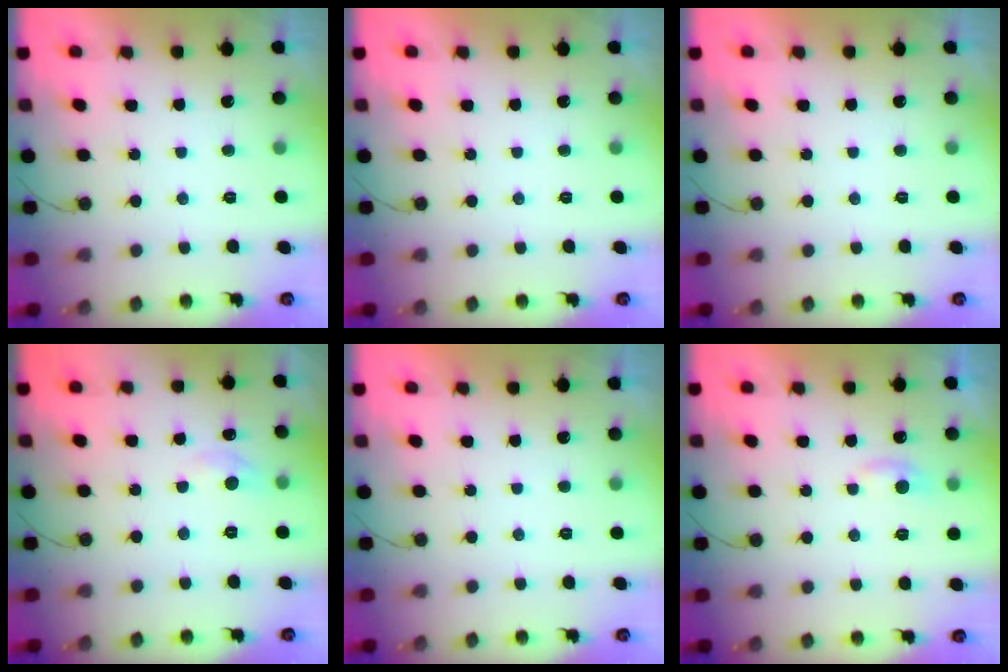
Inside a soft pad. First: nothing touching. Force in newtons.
{"total": 0.0}
{"total": 0.0}
{"total": 5.6, "press": 5.5, "slide": 0.8}
{"total": 0.0}
{"total": 4.6, "press": 4.5, "slide": 0.6}